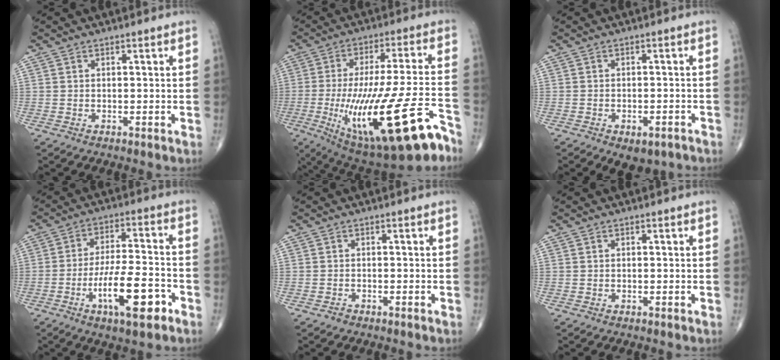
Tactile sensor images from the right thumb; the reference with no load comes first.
{"total": 27.1, "force": [-11.3, 7.6, 23.4], "torque": [-0.398, 0.014, -0.161]}
{"total": 5.7, "force": [-3.6, 3.0, 3.2], "torque": [-0.039, 0.020, -0.043]}
{"total": 12.7, "force": [-5.6, 3.7, 10.8], "torque": [-0.185, 0.027, -0.092]}
{"total": 0.7, "force": [-0.6, 0.3, 0.1], "torque": [-0.003, 0.000, -0.014]}
{"total": 0.0}